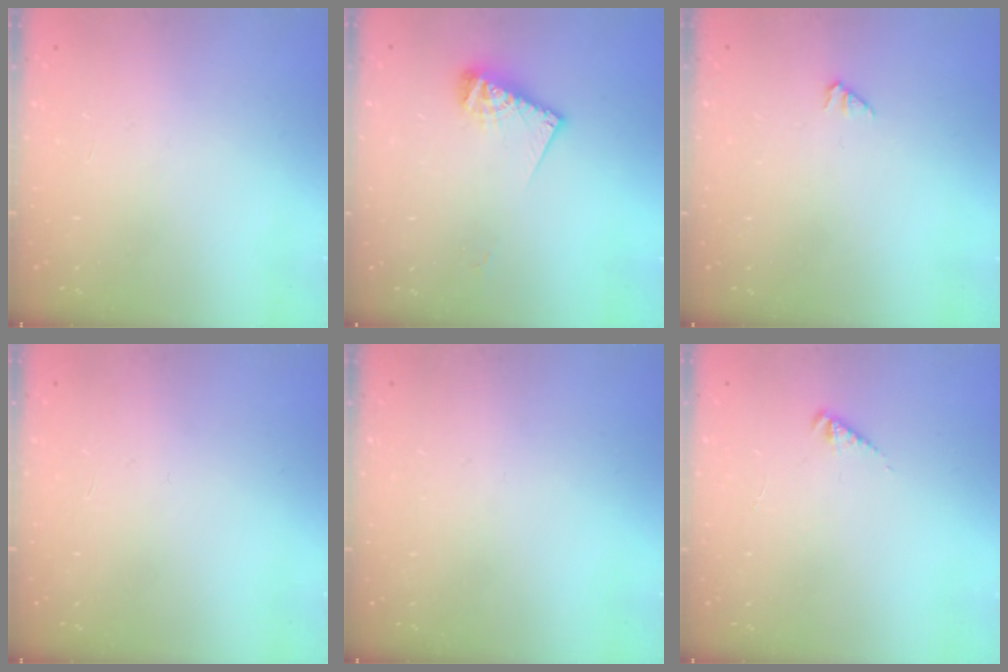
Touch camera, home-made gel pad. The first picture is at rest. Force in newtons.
{"total": 9.6, "press": 9.5, "slide": 1.3}
{"total": 0.0}
{"total": 0.0}
{"total": 0.0}
{"total": 1.9, "press": 1.9, "slide": 0.3}